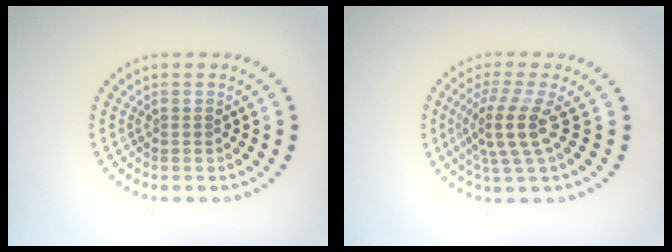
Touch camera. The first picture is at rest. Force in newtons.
{"total": 3.8, "press": 2.7, "slide": 2.7}